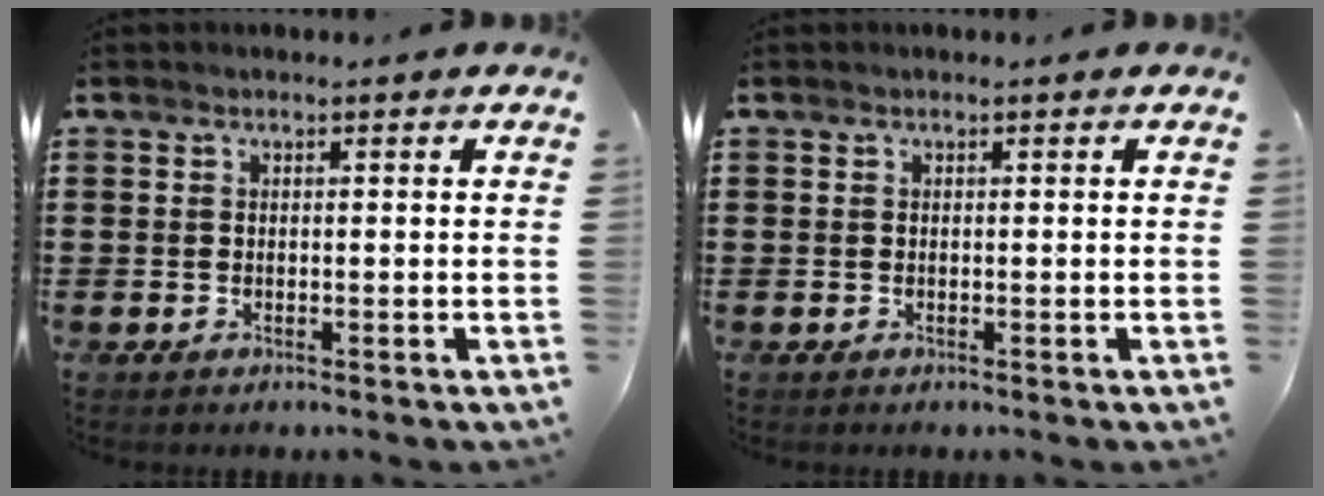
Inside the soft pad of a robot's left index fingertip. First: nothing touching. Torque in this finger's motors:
{"motor_torque": [0.00, 0.00, 0.00, -0.01]}